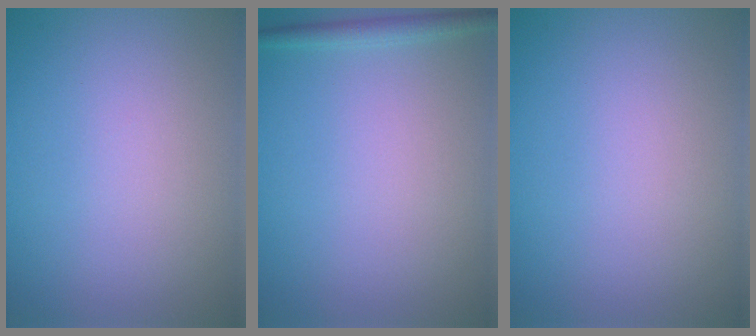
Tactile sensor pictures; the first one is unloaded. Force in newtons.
{"total": 1.4, "press": 1.4, "slide": 0.1}
{"total": 0.0}